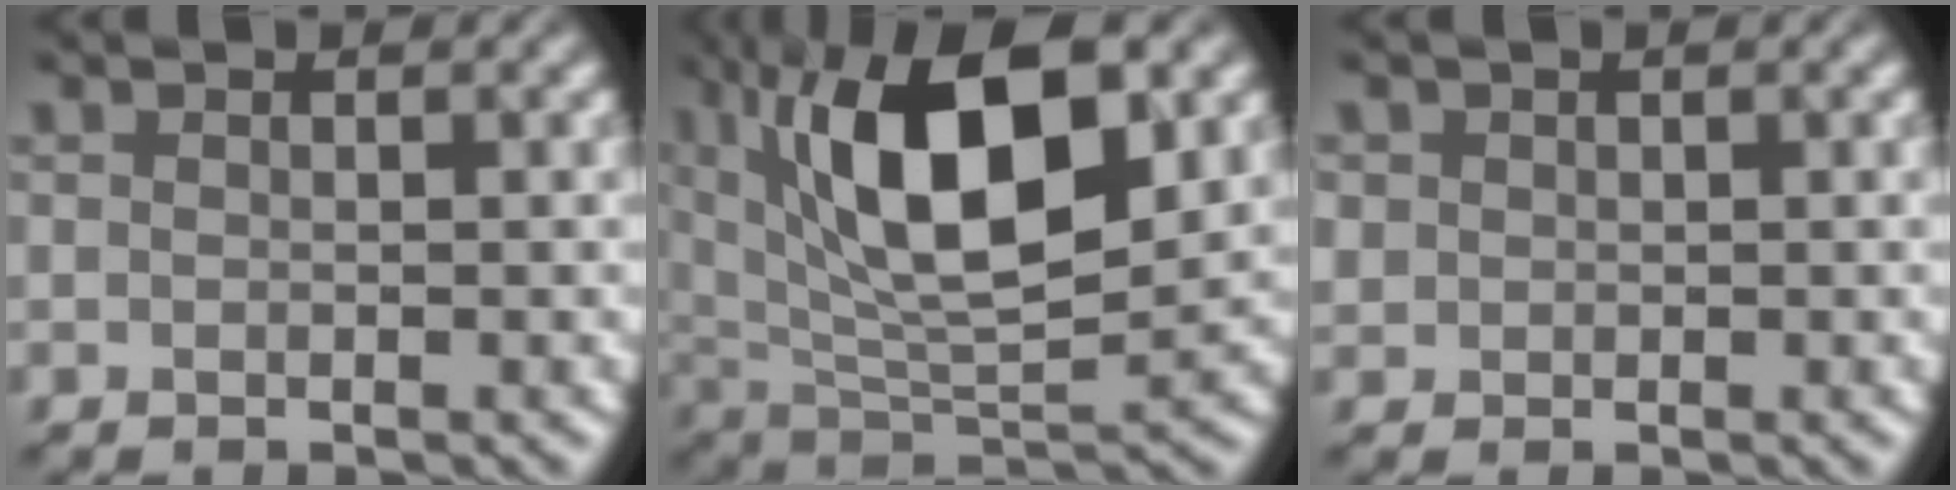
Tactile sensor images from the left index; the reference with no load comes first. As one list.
[{"total": 12.2, "force": [4.0, 4.8, 10.5], "torque": [-0.173, 0.004, 0.067]}, {"total": 0.8, "force": [0.2, 0.8, 0.1], "torque": [-0.003, -0.003, 0.007]}]